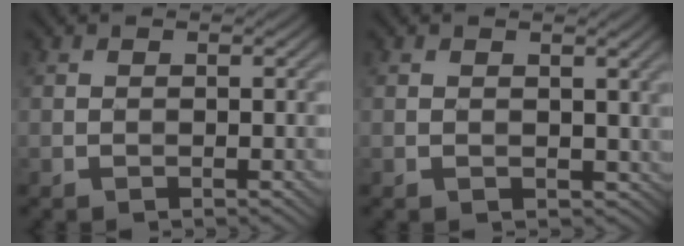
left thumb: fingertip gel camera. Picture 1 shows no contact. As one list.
[{"total": 2.6, "force": [0.6, 2.0, 1.5], "torque": [-0.033, -0.005, 0.013]}]